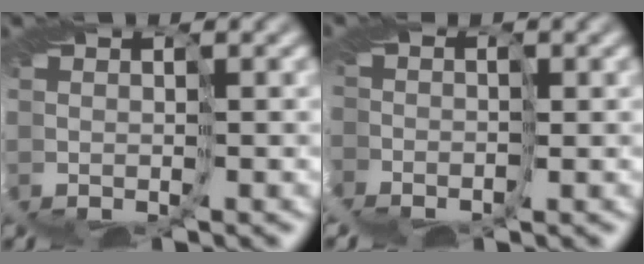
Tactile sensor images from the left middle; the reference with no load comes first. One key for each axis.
{"total": 7.0, "fx": -3.4, "fy": 5.3, "fz": 3.1, "tx": -0.074, "ty": -0.011, "tz": -0.050}